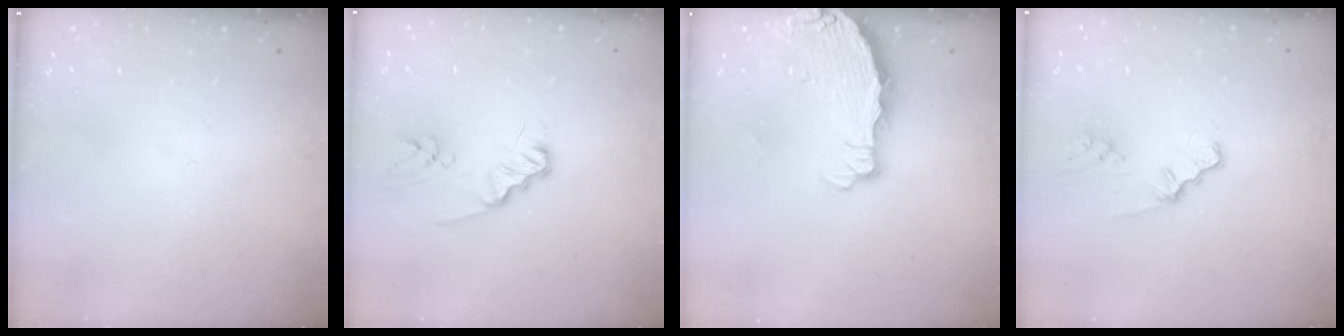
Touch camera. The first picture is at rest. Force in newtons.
{"total": 3.3, "press": 3.3, "slide": 0.4}
{"total": 3.6, "press": 3.6, "slide": 0.3}
{"total": 1.1, "press": 1.1, "slide": 0.2}